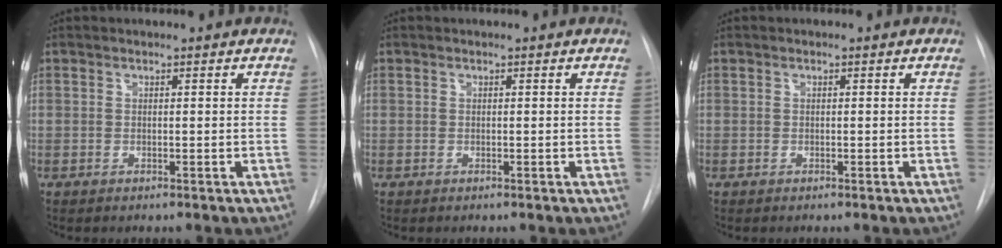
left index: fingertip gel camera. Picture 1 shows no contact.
{"total": 0.0}
{"total": 0.0}